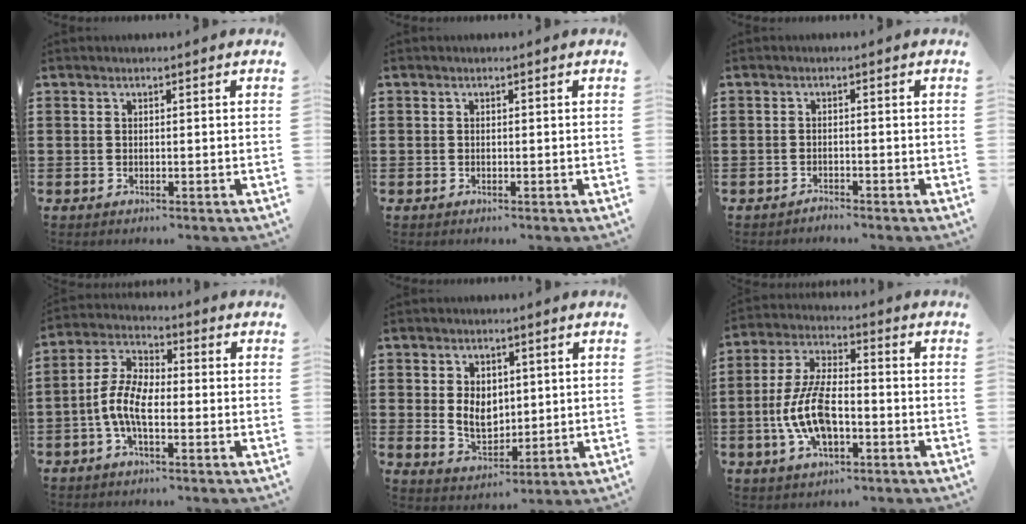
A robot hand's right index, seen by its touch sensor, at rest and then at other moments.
{"total": 0.5, "force": [0.0, 0.5, 0.0], "torque": [-0.002, 0.005, -0.002]}
{"total": 1.2, "force": [-1.2, 0.0, 0.0], "torque": [-0.004, 0.002, -0.025]}
{"total": 7.3, "force": [-2.2, 3.3, 6.2], "torque": [-0.154, -0.004, -0.051]}
{"total": 5.5, "force": [0.9, 4.2, 3.5], "torque": [-0.062, 0.006, 0.013]}
{"total": 10.1, "force": [-2.7, 4.6, 8.6], "torque": [-0.199, -0.005, -0.055]}